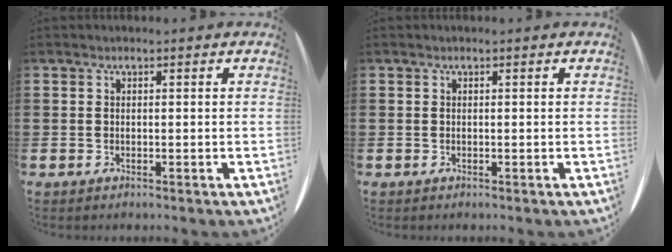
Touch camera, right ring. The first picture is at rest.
{"total": 0.0}